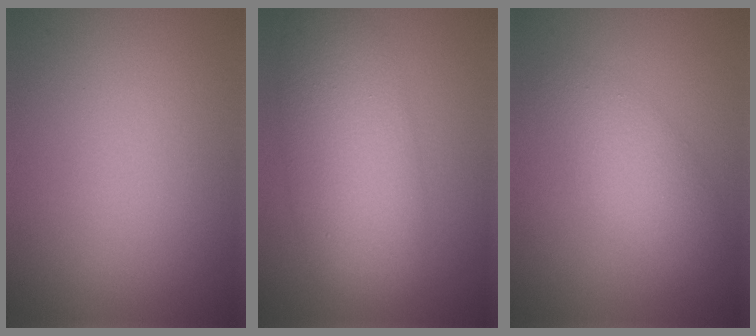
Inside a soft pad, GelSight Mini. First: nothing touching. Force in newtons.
{"total": 7.3, "press": 7.3, "slide": 0.1}
{"total": 3.3, "press": 3.3, "slide": 0.1}